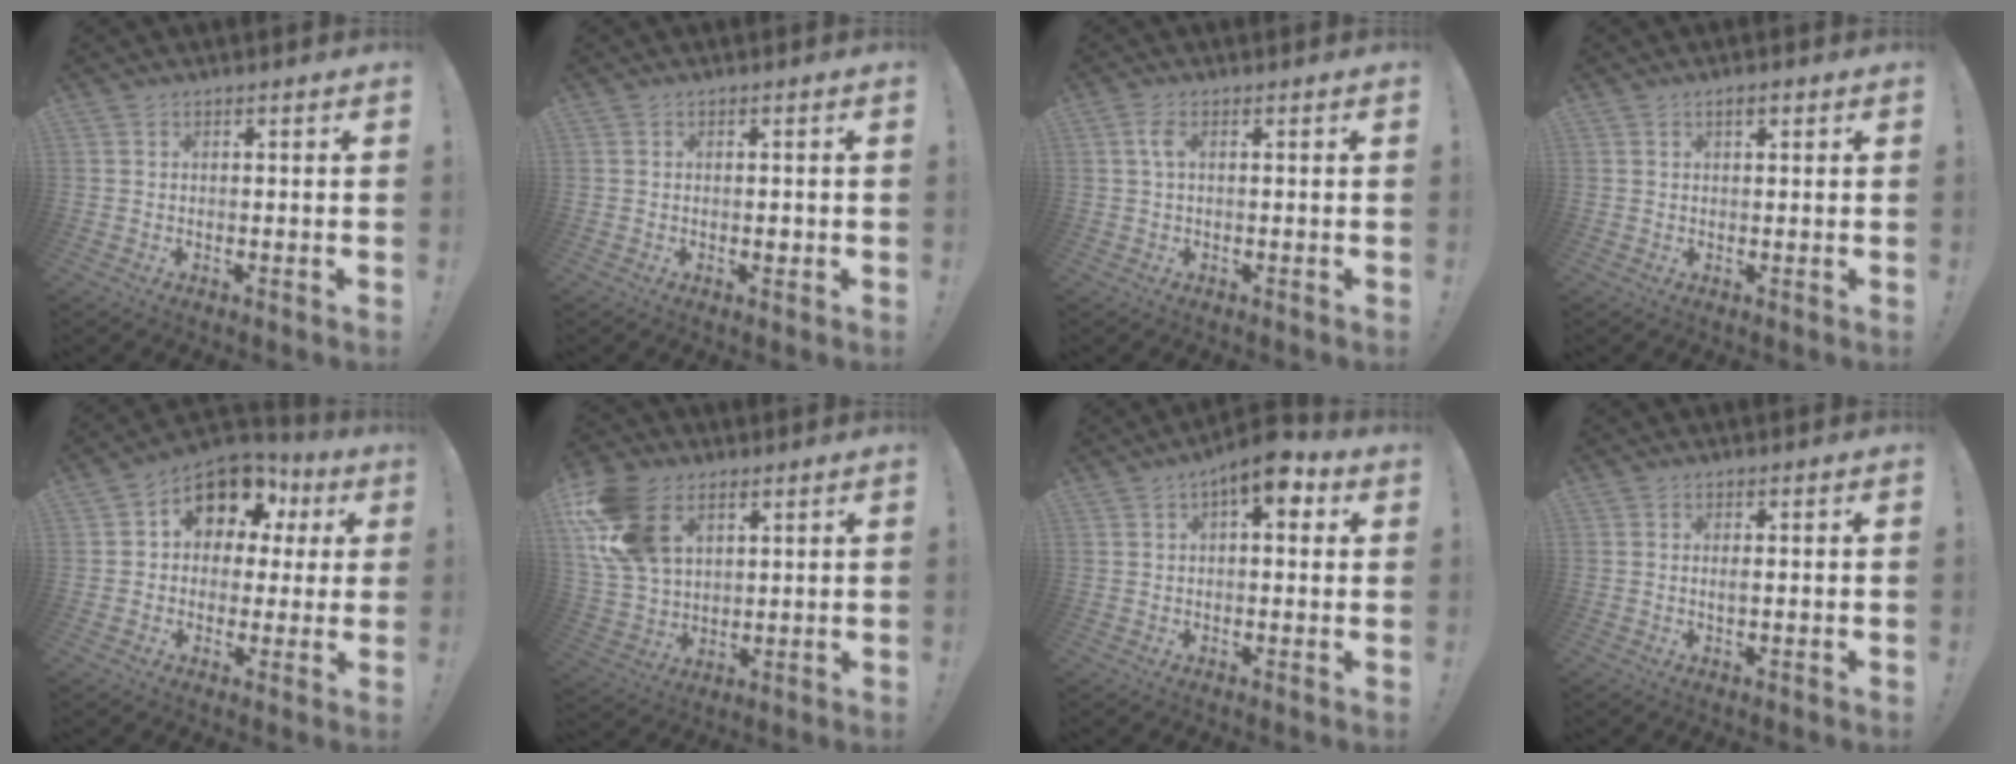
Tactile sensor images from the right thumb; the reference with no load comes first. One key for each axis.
{"total": 1.1, "fx": -0.3, "fy": 0.8, "fz": 0.8, "tx": -0.009, "ty": 0.002, "tz": -0.005}
{"total": 2.9, "fx": 0.3, "fy": 0.9, "fz": 2.7, "tx": -0.055, "ty": 0.006, "tz": 0.005}
{"total": 1.9, "fx": 1.2, "fy": 0.7, "fz": 1.4, "tx": -0.024, "ty": 0.000, "tz": 0.019}
{"total": 12.1, "fx": 6.0, "fy": 8.5, "fz": 6.3, "tx": -0.096, "ty": -0.036, "tz": 0.112}
{"total": 18.0, "fx": 7.5, "fy": 12.2, "fz": 10.9, "tx": -0.214, "ty": -0.022, "tz": 0.143}
{"total": 7.4, "fx": 3.1, "fy": 2.8, "fz": 6.1, "tx": -0.081, "ty": -0.011, "tz": 0.046}
{"total": 1.2, "fx": 0.0, "fy": 0.1, "fz": 1.2, "tx": -0.019, "ty": -0.003, "tz": -0.001}